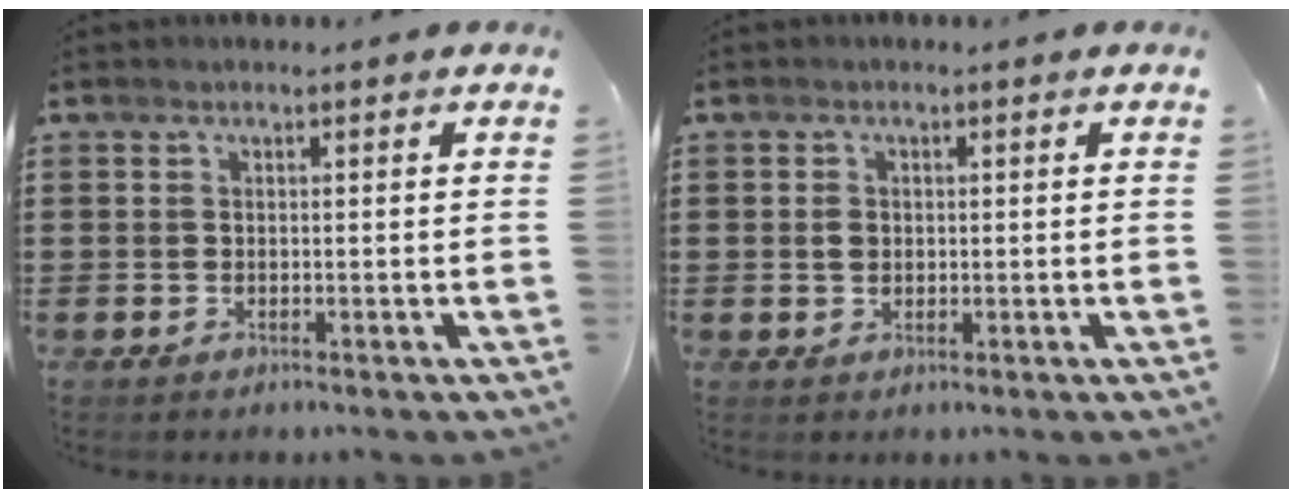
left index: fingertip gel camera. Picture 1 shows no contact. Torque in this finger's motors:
{"motor_torque": [0.26, 0.23, 0.14, 0.01]}